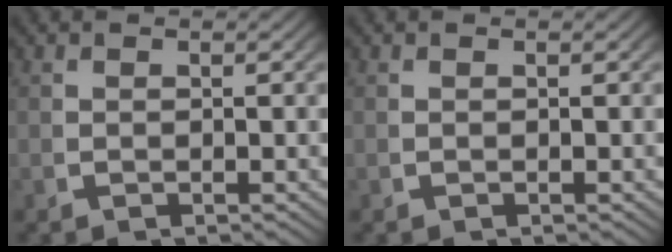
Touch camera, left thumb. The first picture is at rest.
{"total": 0.0}